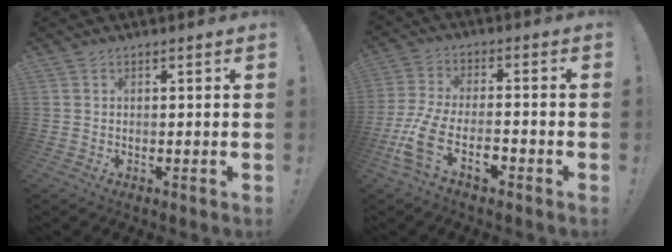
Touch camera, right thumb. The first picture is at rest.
{"total": 12.8, "force": [-6.1, 5.7, 9.7], "torque": [-0.202, 0.017, -0.107]}